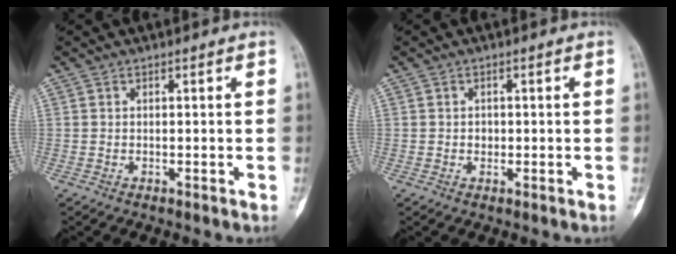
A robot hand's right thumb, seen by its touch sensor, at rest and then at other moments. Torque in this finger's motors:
{"motor_torque": [0.19, 0.00, 0.63, -0.03, -0.03]}